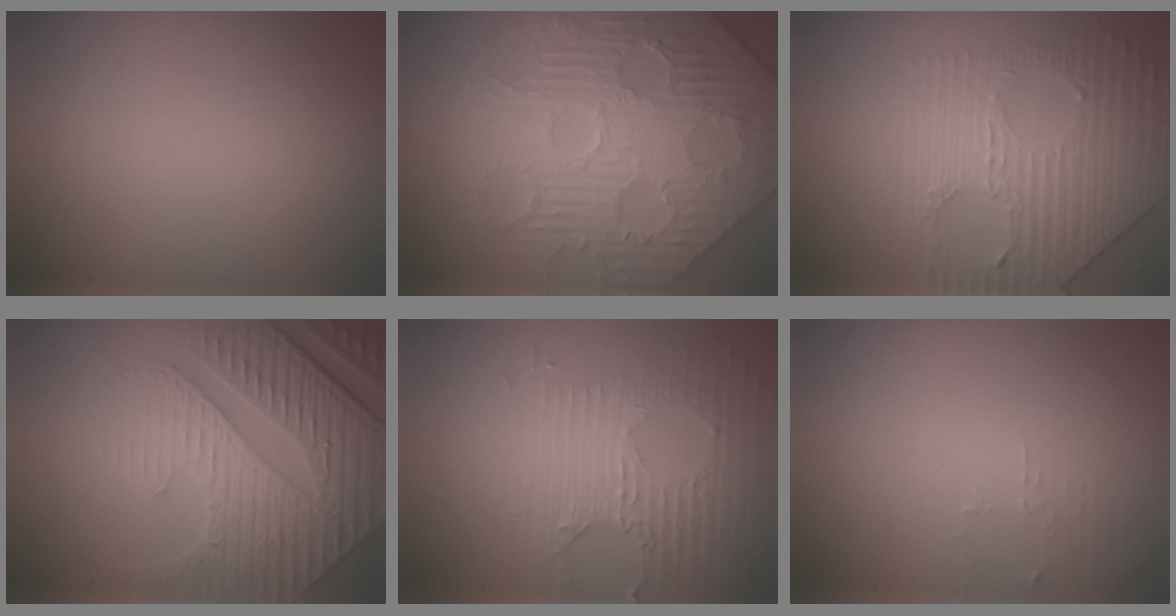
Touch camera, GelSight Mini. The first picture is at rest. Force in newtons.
{"total": 6.9, "press": 5.9, "slide": 3.6}
{"total": 3.9, "press": 3.8, "slide": 0.8}
{"total": 8.6, "press": 6.2, "slide": 5.9}
{"total": 3.5, "press": 3.3, "slide": 1.3}
{"total": 0.9, "press": 0.9, "slide": 0.3}